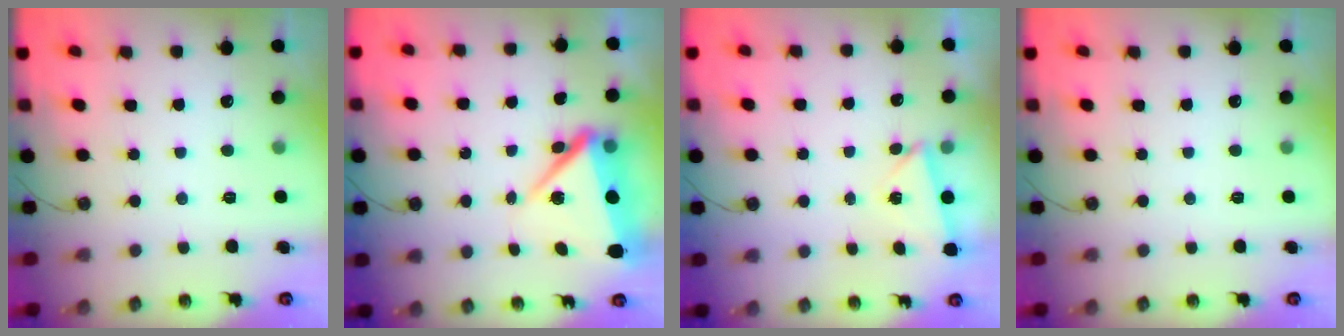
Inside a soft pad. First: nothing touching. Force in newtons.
{"total": 12.3, "press": 6.8, "slide": 10.2}
{"total": 2.0, "press": 1.9, "slide": 0.7}
{"total": 0.0}